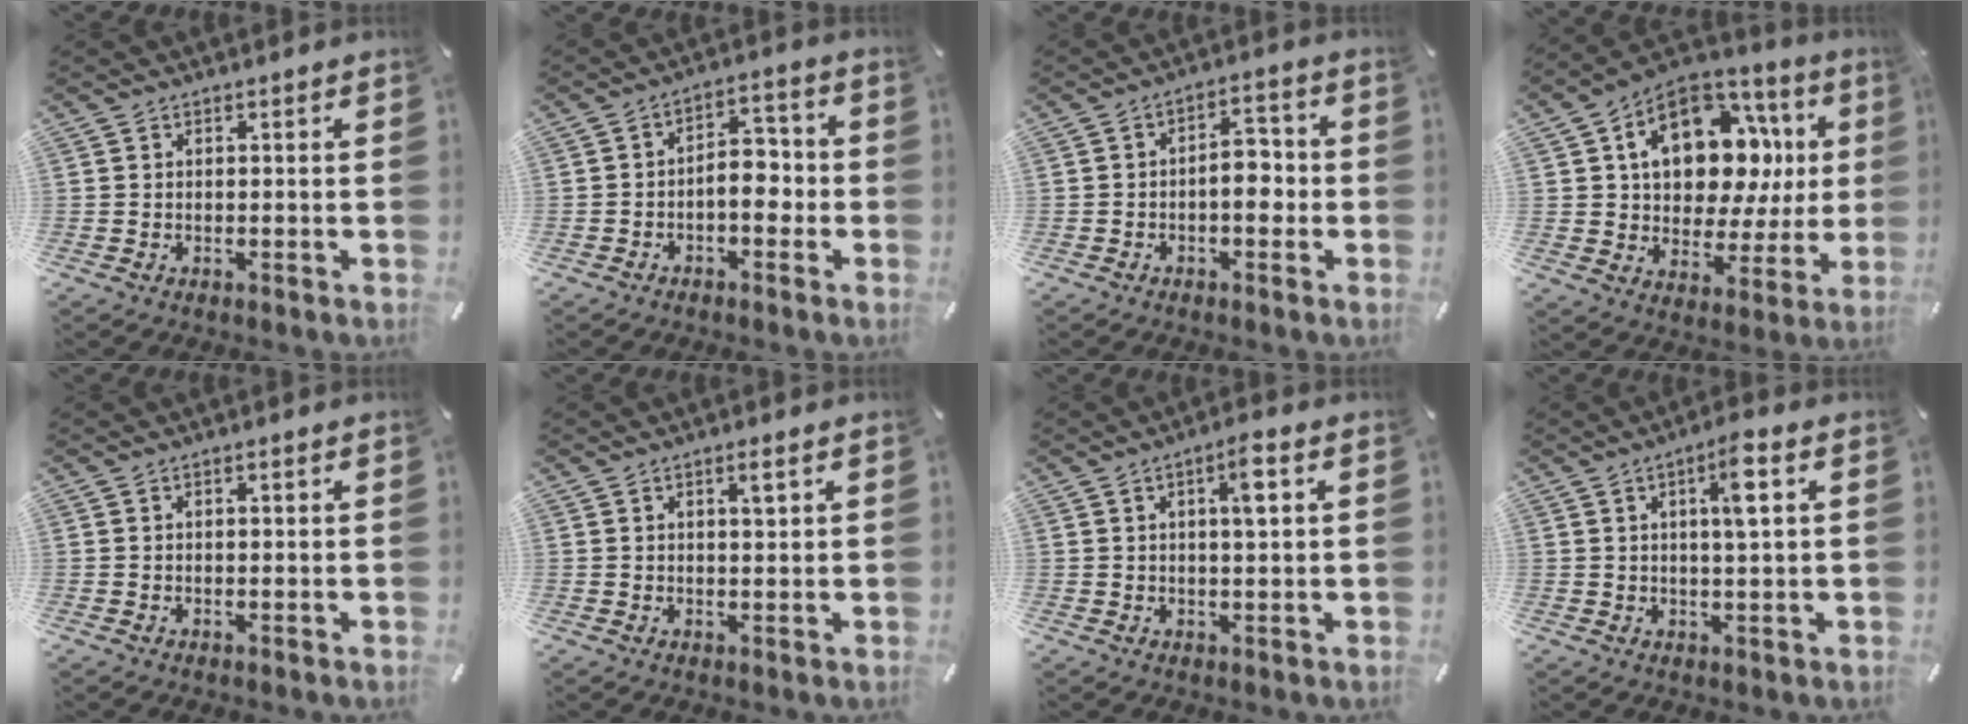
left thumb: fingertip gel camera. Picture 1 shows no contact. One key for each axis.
{"total": 7.4, "fx": -2.3, "fy": 4.3, "fz": 5.5, "tx": -0.085, "ty": 0.021, "tz": -0.041}
{"total": 6.5, "fx": -1.8, "fy": 3.6, "fz": 5.2, "tx": -0.080, "ty": 0.016, "tz": -0.033}
{"total": 18.3, "fx": 6.4, "fy": 12.1, "fz": 12.1, "tx": -0.188, "ty": -0.027, "tz": 0.113}
{"total": 0.6, "fx": 0.1, "fy": 0.3, "fz": 0.5, "tx": -0.011, "ty": 0.002, "tz": 0.001}
{"total": 2.7, "fx": 1.1, "fy": 0.6, "fz": 2.3, "tx": -0.041, "ty": 0.000, "tz": 0.016}
{"total": 5.2, "fx": 1.5, "fy": 1.1, "fz": 4.9, "tx": -0.081, "ty": -0.002, "tz": 0.020}
{"total": 6.7, "fx": 2.0, "fy": 1.1, "fz": 6.3, "tx": -0.100, "ty": -0.008, "tz": 0.025}